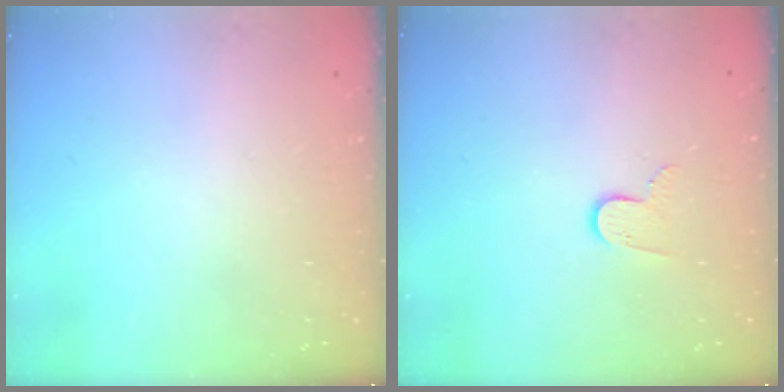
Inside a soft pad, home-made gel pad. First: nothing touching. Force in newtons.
{"total": 6.4, "press": 6.3, "slide": 0.6}